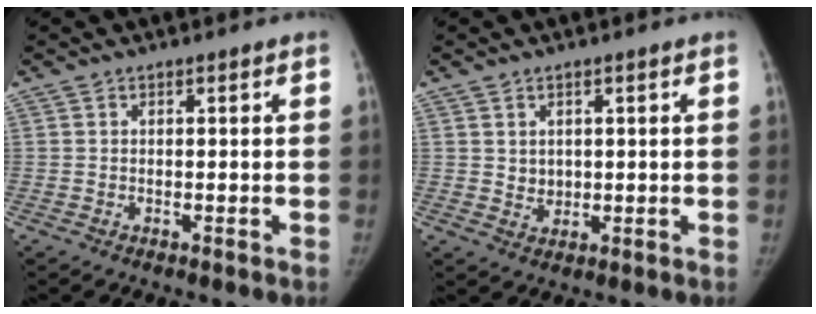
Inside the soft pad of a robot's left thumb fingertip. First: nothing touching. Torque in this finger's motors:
{"motor_torque": [-0.33, -0.29, 0.08, -0.01, 0.00]}